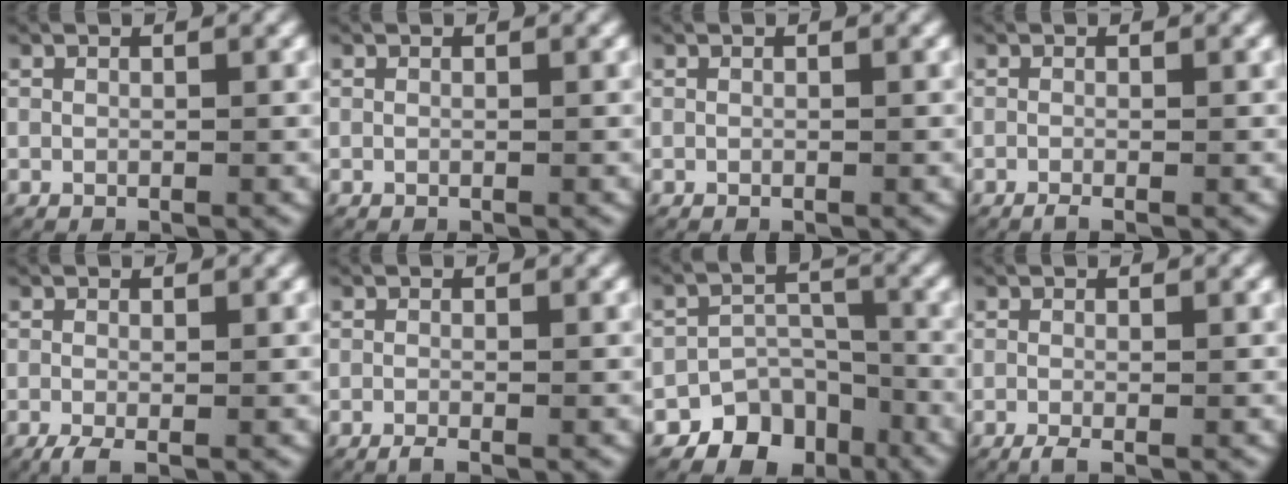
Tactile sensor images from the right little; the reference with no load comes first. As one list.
[{"total": 0.0}, {"total": 0.0}, {"total": 1.0, "force": [-0.8, 0.1, 0.7], "torque": [-0.014, -0.005, -0.013]}, {"total": 1.8, "force": [-1.1, 0.6, 1.3], "torque": [-0.030, -0.011, -0.015]}, {"total": 1.2, "force": [-1.0, 0.1, 0.7], "torque": [-0.015, -0.006, -0.016]}, {"total": 10.2, "force": [-6.3, 7.3, 3.2], "torque": [-0.047, -0.013, -0.113]}, {"total": 1.5, "force": [-1.0, 0.3, 1.0], "torque": [-0.022, -0.007, -0.015]}]